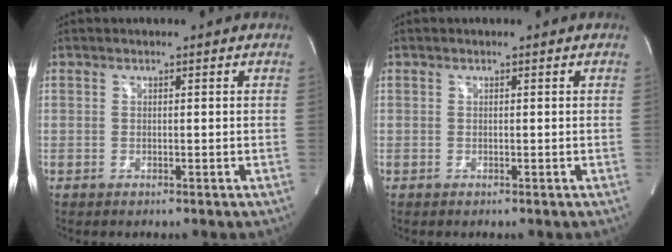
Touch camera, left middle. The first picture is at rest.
{"total": 0.0}